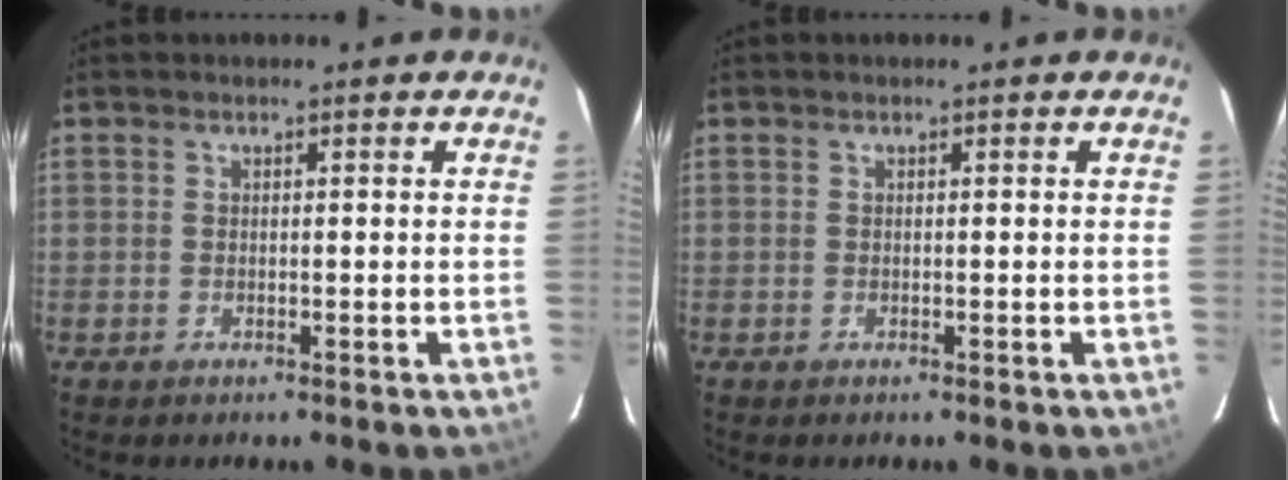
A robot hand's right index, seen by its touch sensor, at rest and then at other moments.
{"total": 0.0}